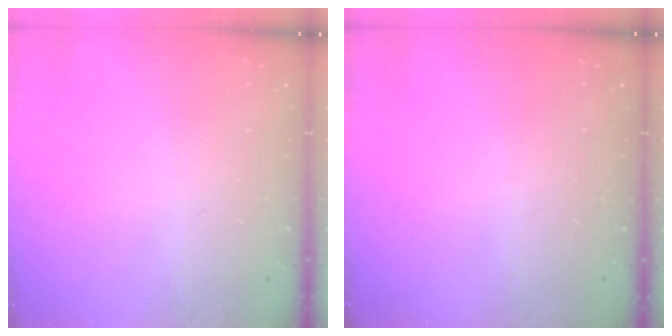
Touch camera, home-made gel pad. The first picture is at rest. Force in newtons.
{"total": 0.0}